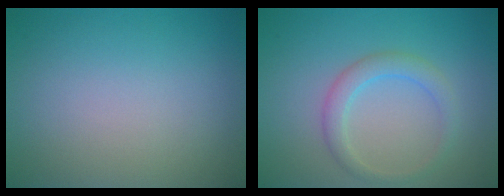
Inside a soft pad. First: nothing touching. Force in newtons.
{"total": 2.3, "press": 2.3, "slide": 0.0}